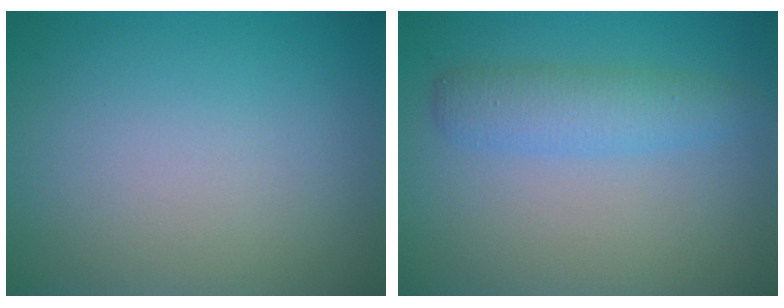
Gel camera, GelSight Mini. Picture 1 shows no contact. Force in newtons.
{"total": 2.9, "press": 2.9, "slide": 0.1}